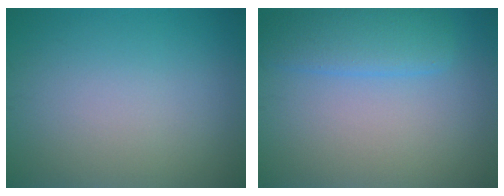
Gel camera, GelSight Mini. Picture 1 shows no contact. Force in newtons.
{"total": 3.4, "press": 3.4, "slide": 0.3}